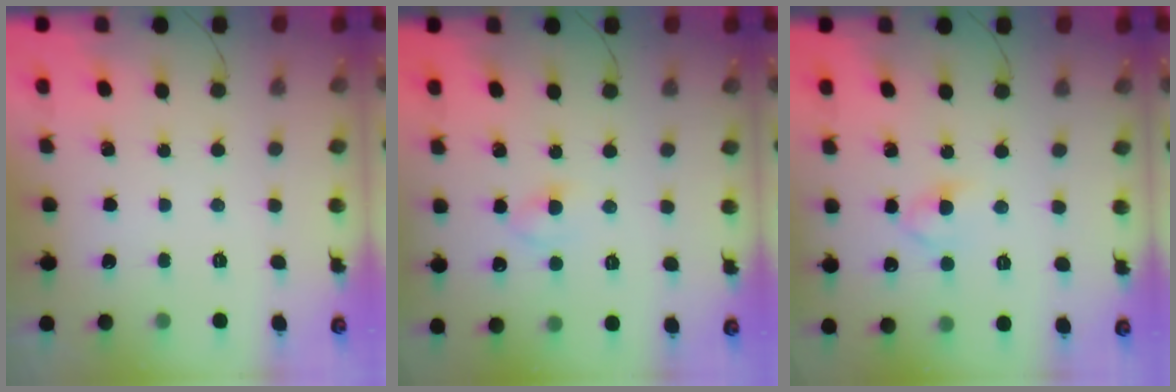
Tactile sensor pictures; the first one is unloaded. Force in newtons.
{"total": 2.5, "press": 2.3, "slide": 1.0}
{"total": 4.2, "press": 4.0, "slide": 1.3}